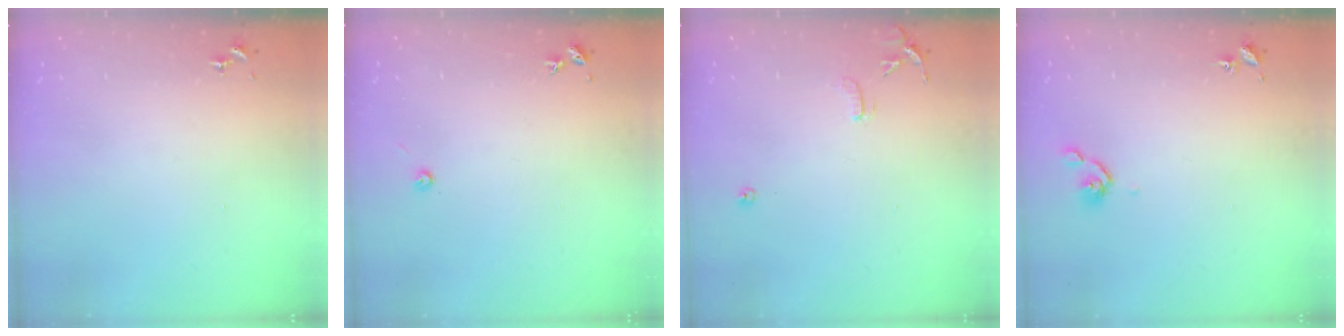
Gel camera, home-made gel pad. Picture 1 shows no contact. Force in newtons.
{"total": 3.2, "press": 3.1, "slide": 0.4}
{"total": 7.9, "press": 7.9, "slide": 0.8}
{"total": 4.6, "press": 4.5, "slide": 1.0}